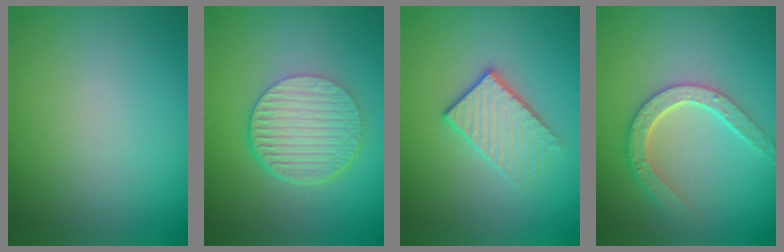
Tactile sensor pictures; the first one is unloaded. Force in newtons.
{"total": 6.7, "press": 4.5, "slide": 5.0}
{"total": 3.2, "press": 3.0, "slide": 1.2}
{"total": 4.6, "press": 3.6, "slide": 2.8}